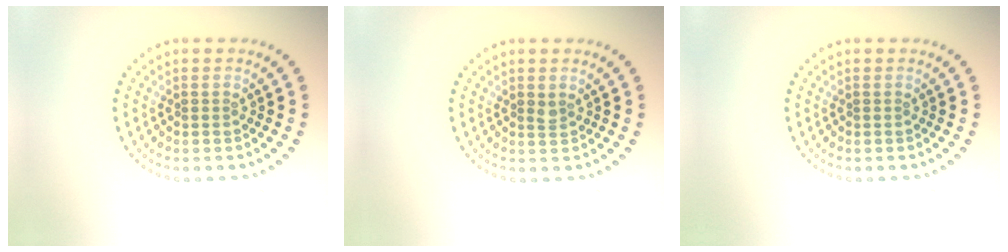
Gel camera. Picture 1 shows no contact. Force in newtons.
{"total": 0.7, "press": 0.6, "slide": 0.5}
{"total": 0.0}